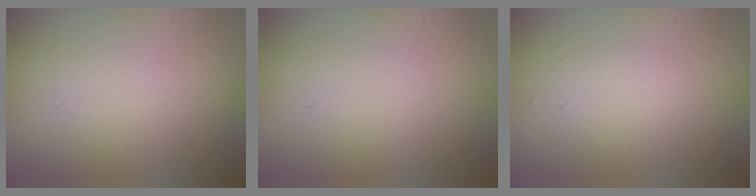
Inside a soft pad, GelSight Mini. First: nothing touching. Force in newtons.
{"total": 0.0}
{"total": 1.4, "press": 1.4, "slide": 0.0}